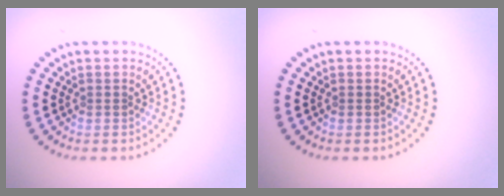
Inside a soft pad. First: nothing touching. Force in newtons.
{"total": 0.0}